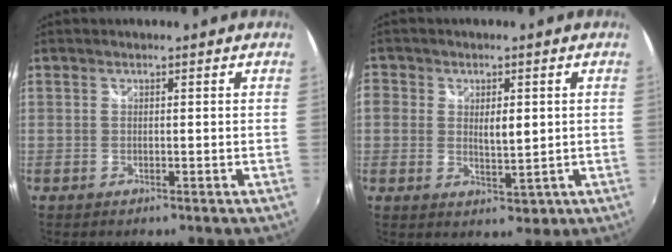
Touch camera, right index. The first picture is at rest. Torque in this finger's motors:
{"motor_torque": [1.14, 0.96, 0.38, 0.03]}